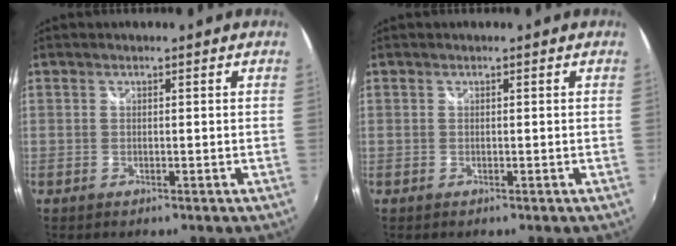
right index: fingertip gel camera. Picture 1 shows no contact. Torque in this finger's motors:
{"motor_torque": [0.02, 0.02, 0.00, -0.01]}